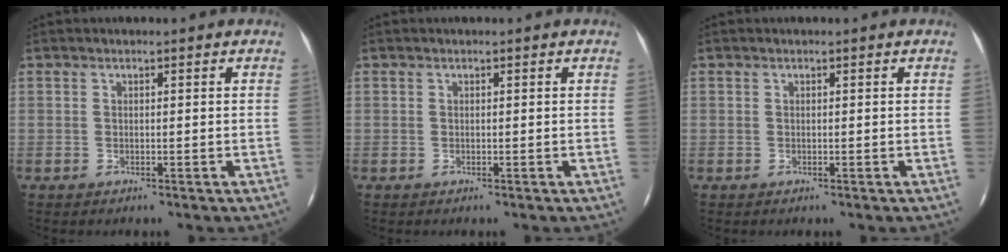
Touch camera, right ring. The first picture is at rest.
{"total": 0.0}
{"total": 0.0}